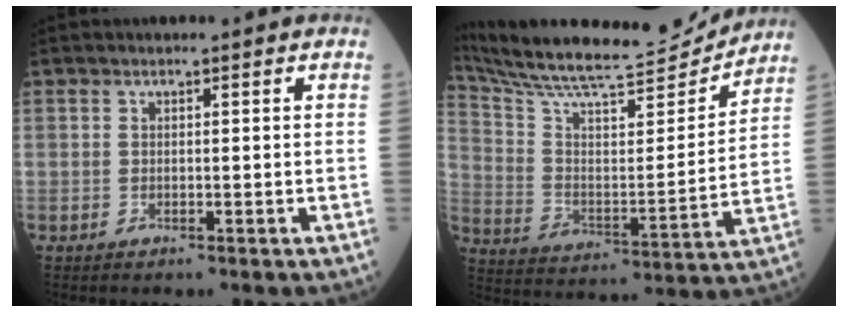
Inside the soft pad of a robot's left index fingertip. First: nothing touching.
{"total": 22.2, "force": [21.1, 1.3, 6.9], "torque": [-0.132, -0.038, 0.324]}